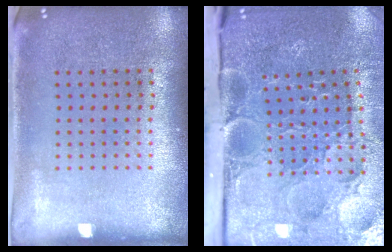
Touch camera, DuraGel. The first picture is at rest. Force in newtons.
{"total": 4.1, "press": 3.7, "slide": 1.7}